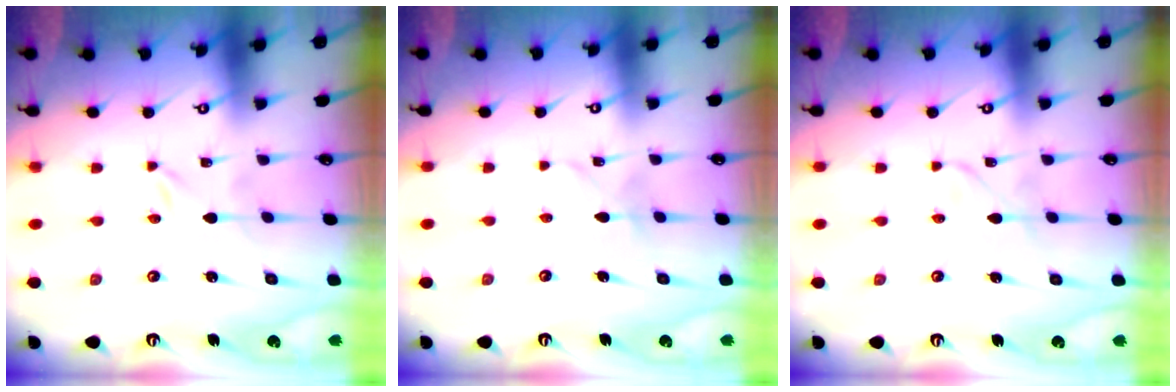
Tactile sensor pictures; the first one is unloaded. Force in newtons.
{"total": 4.8, "press": 4.8, "slide": 0.4}
{"total": 2.4, "press": 2.4, "slide": 0.2}